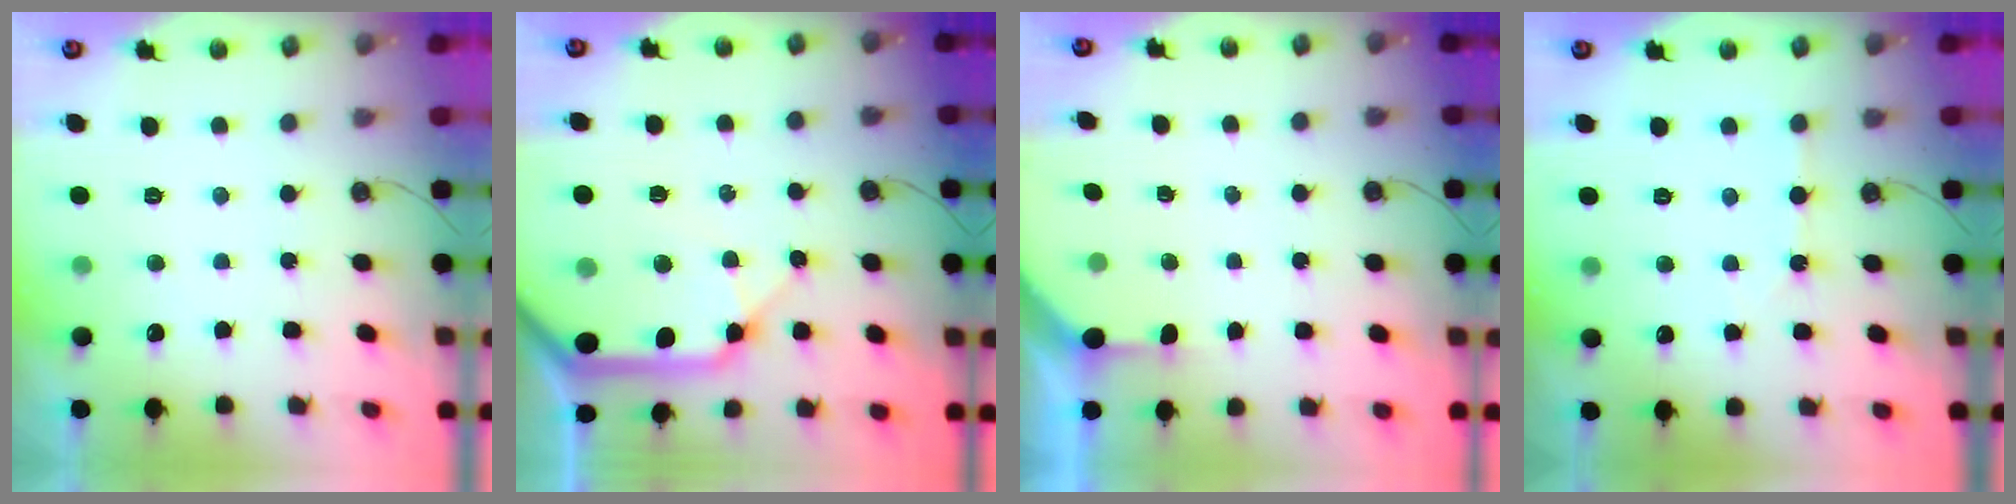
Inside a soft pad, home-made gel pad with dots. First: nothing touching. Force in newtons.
{"total": 20.2, "press": 20.0, "slide": 3.0}
{"total": 2.8, "press": 2.8, "slide": 0.3}
{"total": 2.7, "press": 2.7, "slide": 0.4}